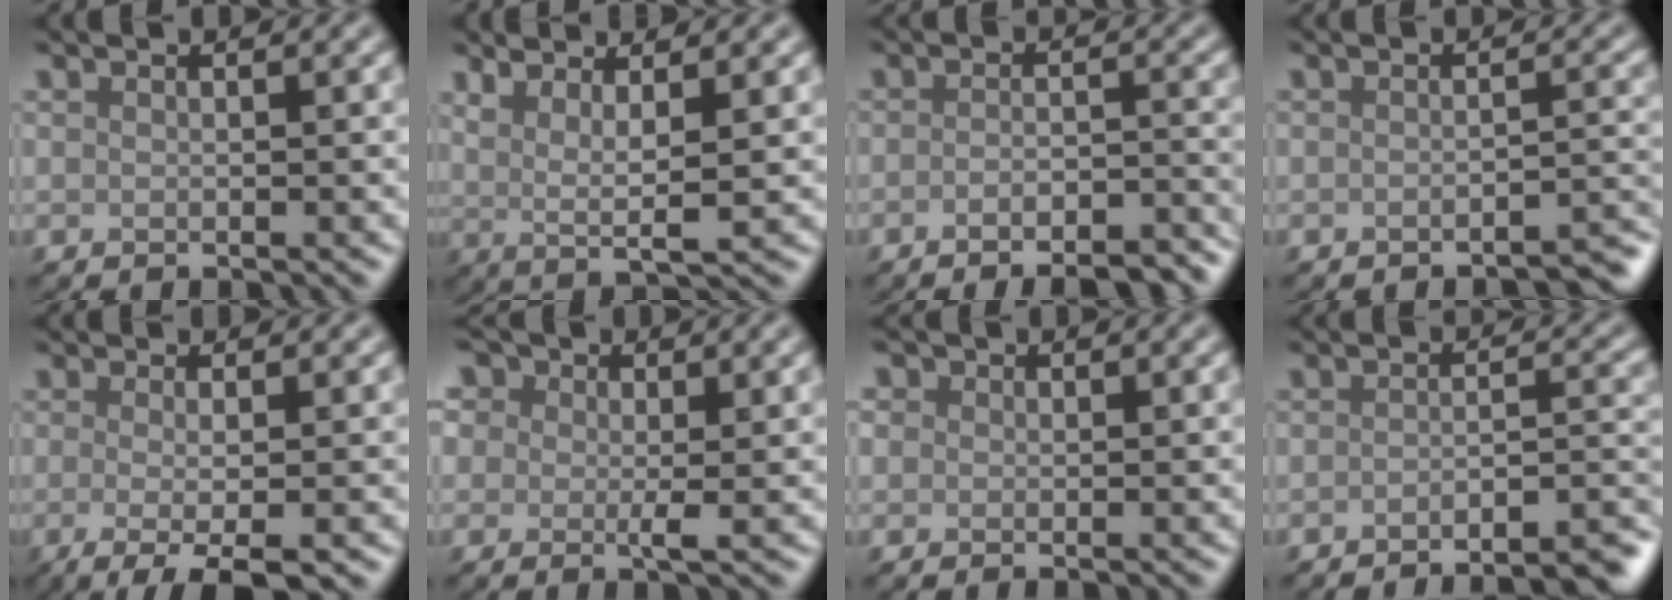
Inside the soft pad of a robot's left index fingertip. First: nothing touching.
{"total": 3.3, "force": [1.5, 0.6, 2.9], "torque": [-0.056, -0.006, 0.031]}
{"total": 5.4, "force": [-3.9, 1.5, 3.4], "torque": [-0.046, 0.003, -0.044]}
{"total": 2.4, "force": [-2.0, 0.4, 1.3], "torque": [-0.009, 0.009, -0.029]}
{"total": 4.8, "force": [-1.3, 1.2, 4.5], "torque": [-0.064, -0.009, -0.025]}
{"total": 4.2, "force": [1.5, 2.8, 2.8], "torque": [-0.043, 0.006, 0.005]}
{"total": 1.4, "force": [0.6, 1.2, 0.4], "torque": [-0.002, 0.007, -0.006]}
{"total": 6.0, "force": [-4.9, 1.4, 3.3], "torque": [-0.026, 0.013, -0.063]}